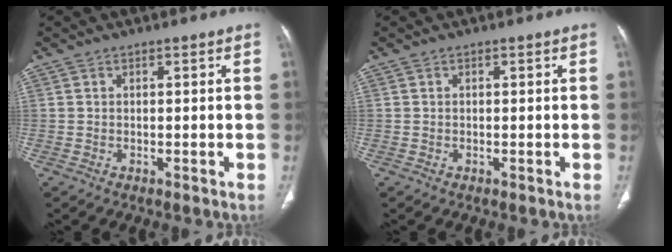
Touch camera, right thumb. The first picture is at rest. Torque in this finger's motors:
{"motor_torque": [-0.24, 0.08, -0.26, -0.15, 0.04]}